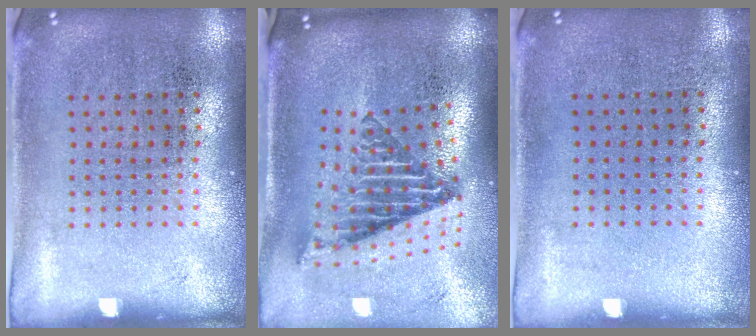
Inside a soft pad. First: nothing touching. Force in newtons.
{"total": 2.8, "press": 1.7, "slide": 2.2}
{"total": 0.0}